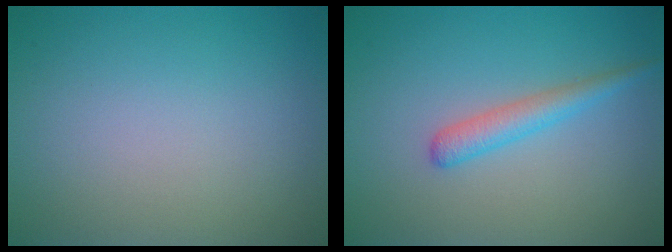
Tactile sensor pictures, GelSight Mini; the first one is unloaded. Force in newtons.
{"total": 2.2, "press": 2.2, "slide": 0.0}